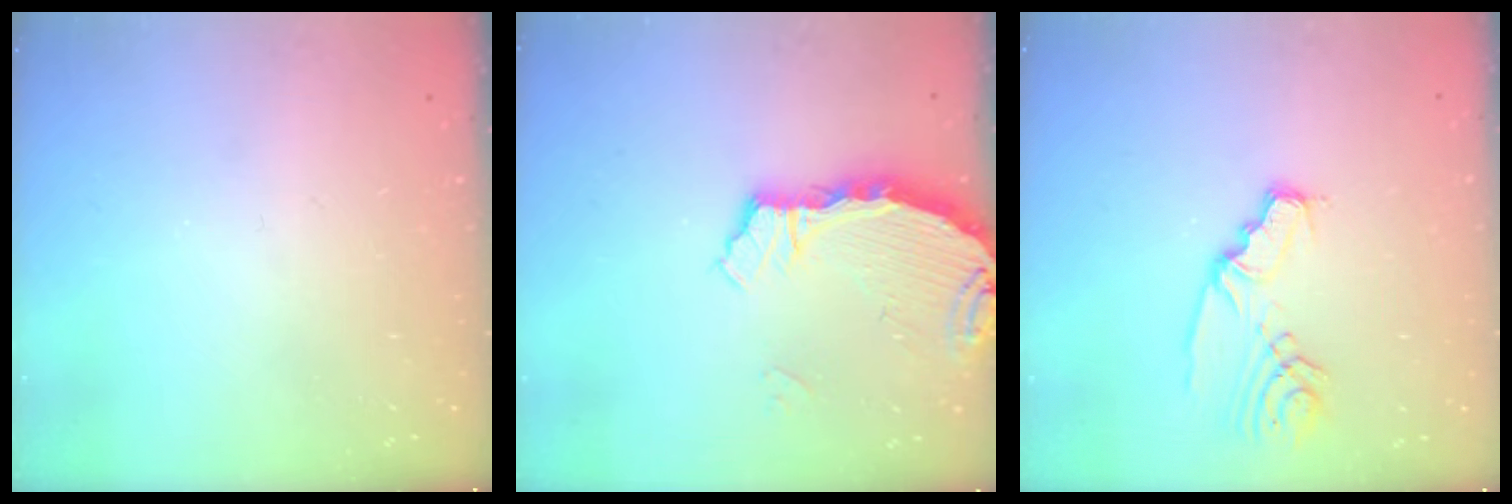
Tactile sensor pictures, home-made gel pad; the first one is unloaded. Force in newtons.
{"total": 3.2, "press": 3.2, "slide": 0.3}
{"total": 7.0, "press": 7.0, "slide": 0.6}